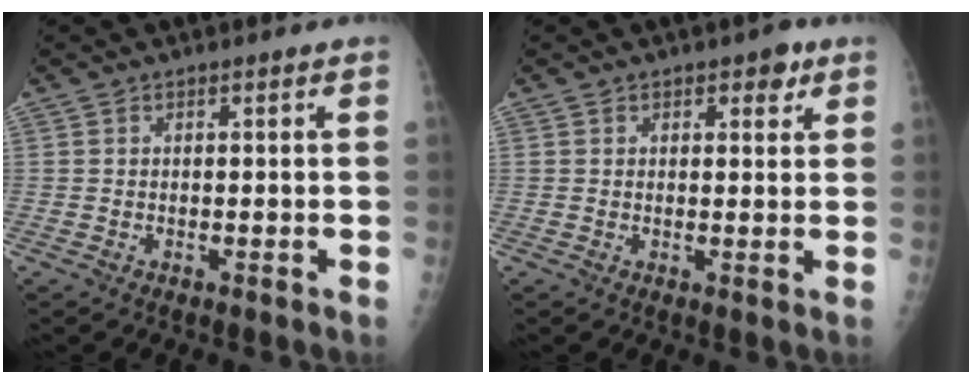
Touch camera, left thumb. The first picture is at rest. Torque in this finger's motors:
{"motor_torque": [-0.01, 0.17, -0.13, -0.06, 0.04]}